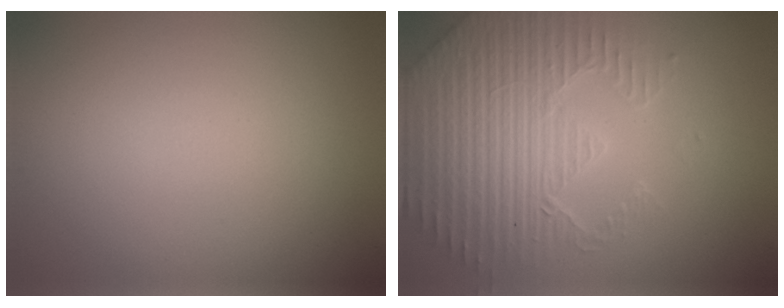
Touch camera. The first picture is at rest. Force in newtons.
{"total": 4.7, "press": 4.6, "slide": 1.0}